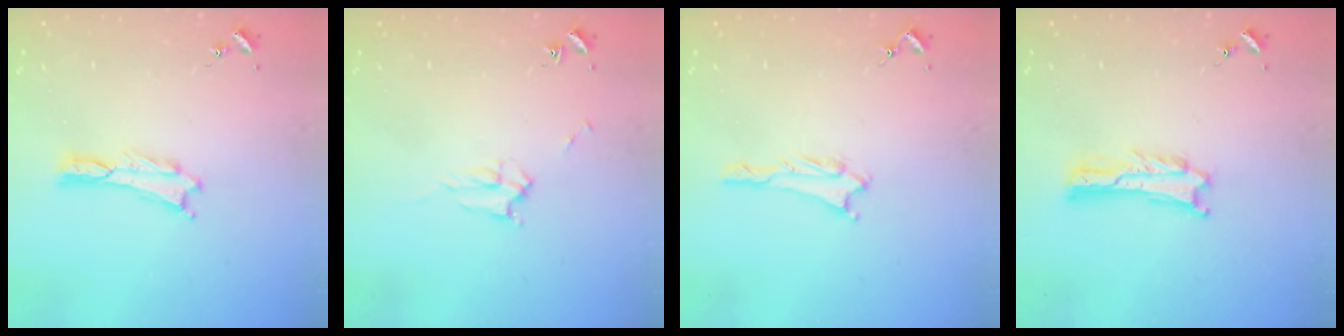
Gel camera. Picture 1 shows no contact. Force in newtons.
{"total": 2.3, "press": 2.3, "slide": 0.3}
{"total": 1.1, "press": 1.0, "slide": 0.1}
{"total": 1.0, "press": 1.0, "slide": 0.2}